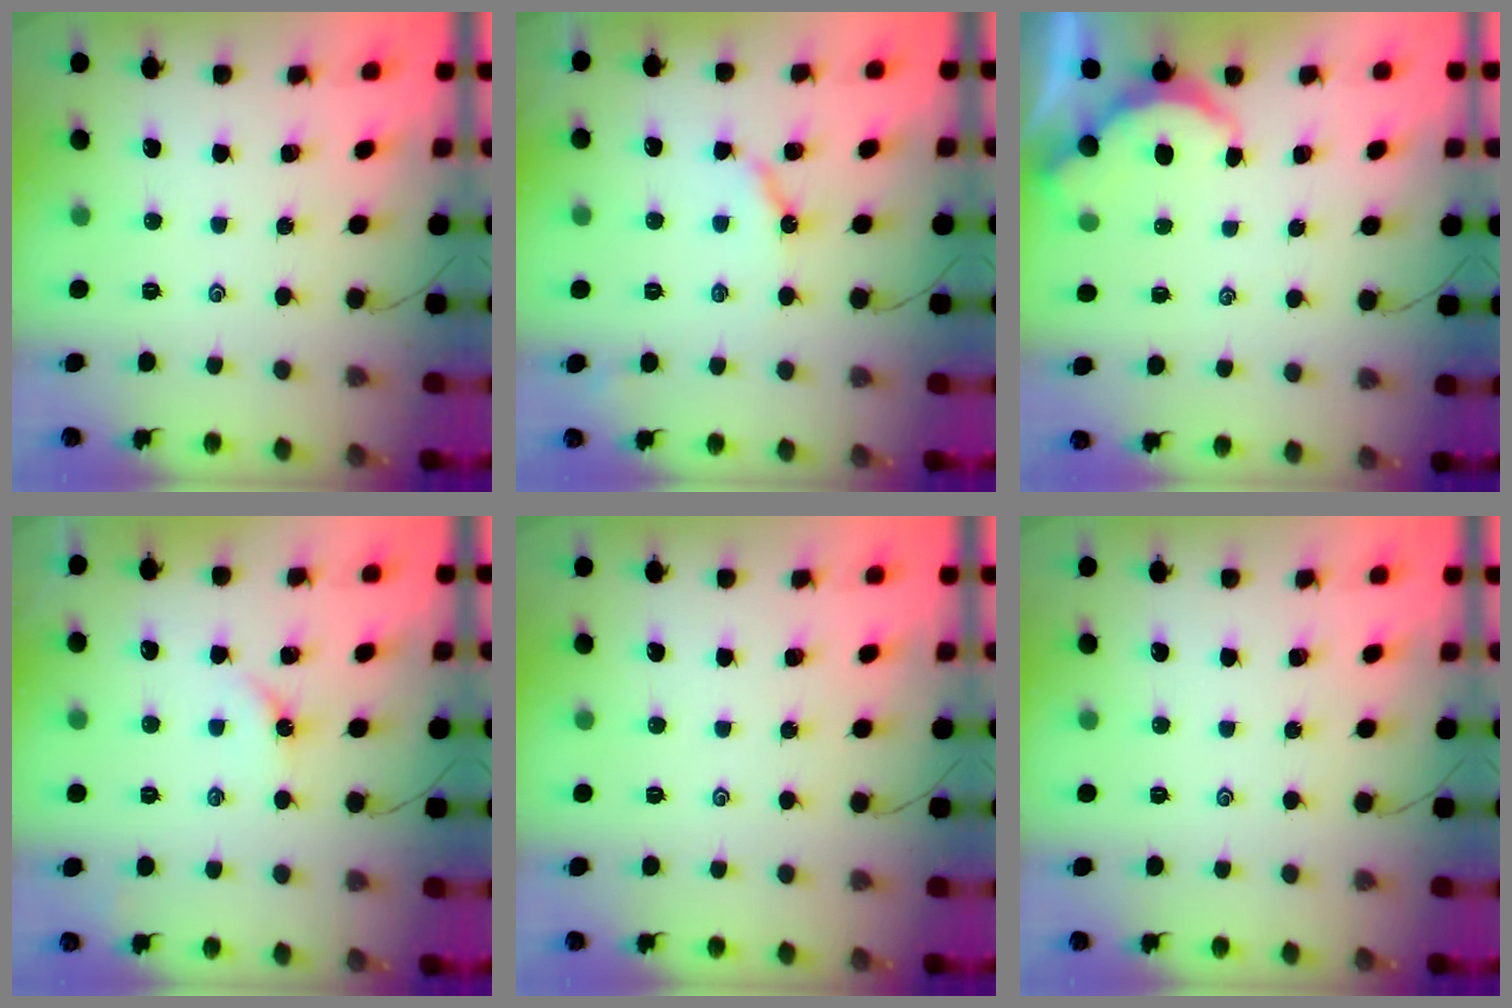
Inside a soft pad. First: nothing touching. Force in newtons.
{"total": 5.2, "press": 5.2, "slide": 0.2}
{"total": 2.7, "press": 2.7, "slide": 0.3}
{"total": 3.5, "press": 3.4, "slide": 0.6}
{"total": 0.0}
{"total": 0.0}